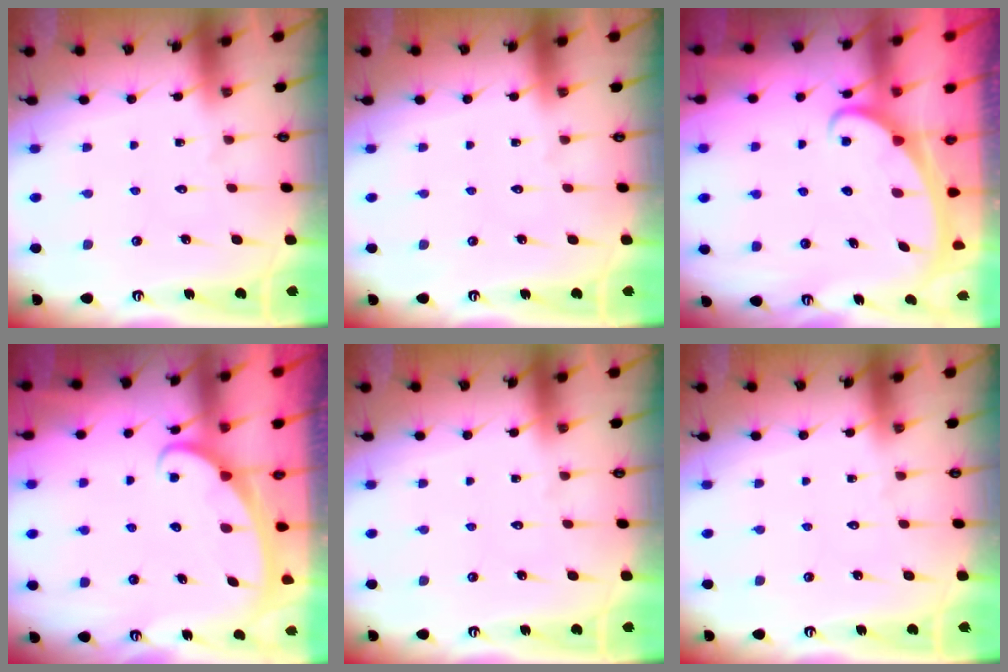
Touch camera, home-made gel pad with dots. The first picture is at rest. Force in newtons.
{"total": 0.0}
{"total": 2.3, "press": 2.3, "slide": 0.3}
{"total": 2.4, "press": 2.4, "slide": 0.3}
{"total": 0.0}
{"total": 0.0}